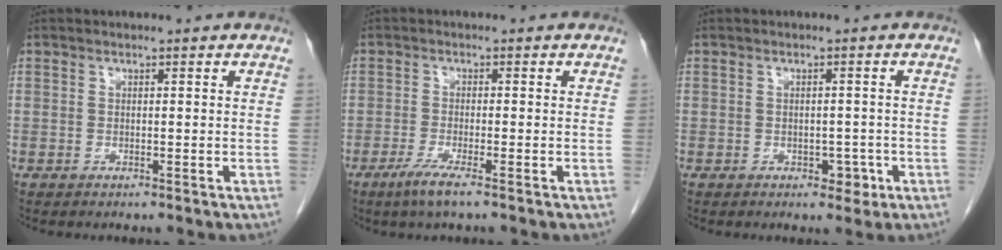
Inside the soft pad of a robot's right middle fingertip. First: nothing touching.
{"total": 3.6, "force": [-2.3, -0.1, 2.8], "torque": [-0.060, -0.011, -0.047]}
{"total": 2.4, "force": [-1.0, 1.6, 1.5], "torque": [-0.015, 0.004, -0.007]}